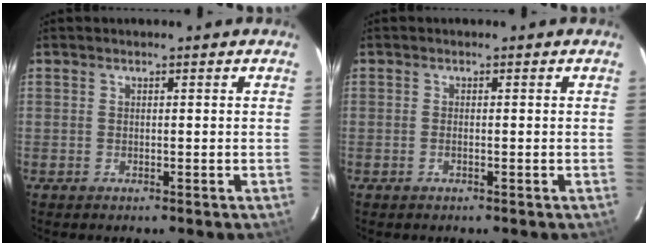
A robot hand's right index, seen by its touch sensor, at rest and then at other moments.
{"total": 0.5, "force": [-0.3, 0.2, 0.4], "torque": [-0.009, 0.000, -0.006]}